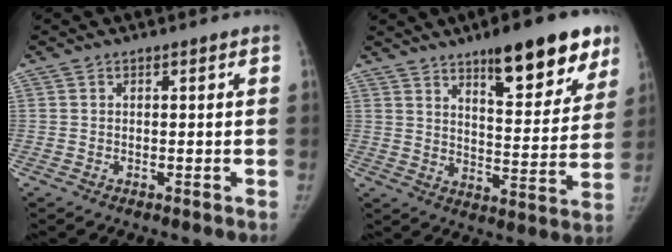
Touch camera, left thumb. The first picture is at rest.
{"total": 17.7, "force": [11.2, 5.7, 12.4], "torque": [-0.121, -0.057, 0.164]}